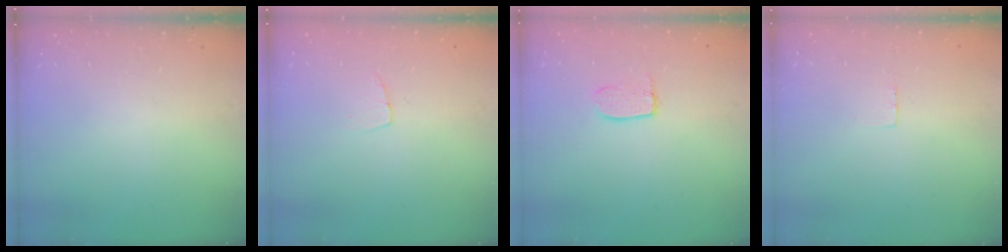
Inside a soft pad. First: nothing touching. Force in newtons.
{"total": 4.5, "press": 4.4, "slide": 0.3}
{"total": 5.9, "press": 5.9, "slide": 0.2}
{"total": 2.3, "press": 2.3, "slide": 0.1}